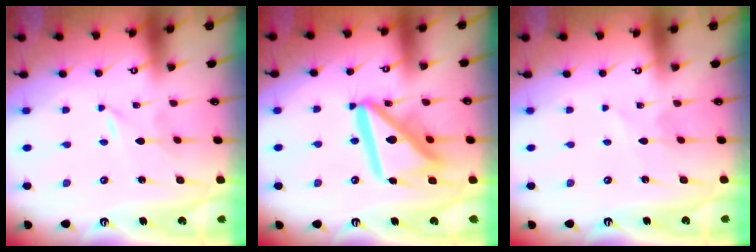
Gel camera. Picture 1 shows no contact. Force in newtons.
{"total": 18.4, "press": 18.3, "slide": 2.0}
{"total": 2.4, "press": 2.3, "slide": 0.3}